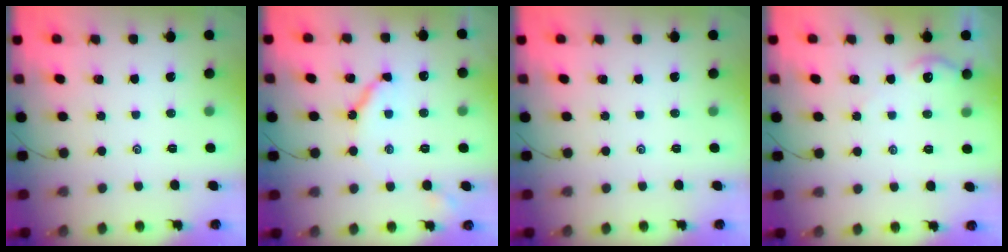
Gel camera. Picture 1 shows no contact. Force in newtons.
{"total": 8.1, "press": 8.1, "slide": 0.8}
{"total": 0.0}
{"total": 2.8, "press": 2.8, "slide": 0.3}